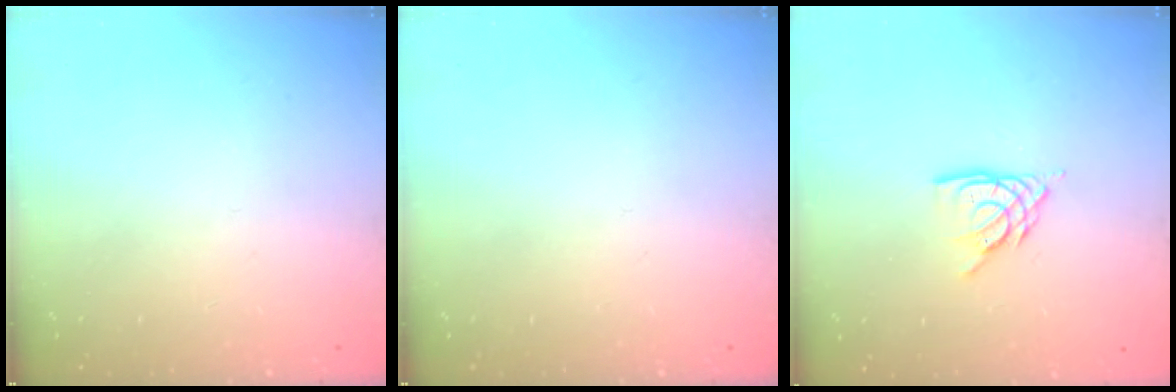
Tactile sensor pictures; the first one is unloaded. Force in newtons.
{"total": 0.0}
{"total": 7.3, "press": 7.3, "slide": 0.6}